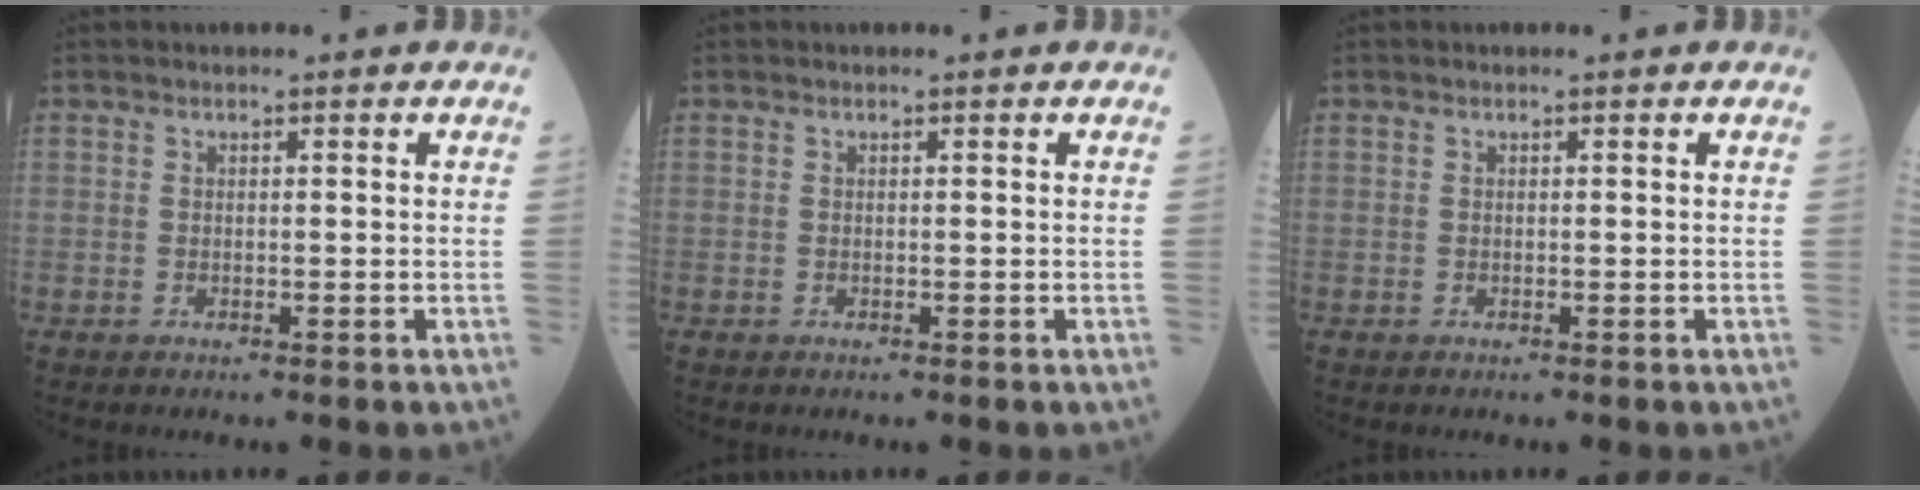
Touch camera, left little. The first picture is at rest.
{"total": 0.0}
{"total": 0.0}